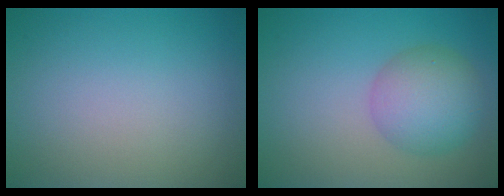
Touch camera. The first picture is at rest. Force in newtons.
{"total": 4.9, "press": 4.9, "slide": 0.2}